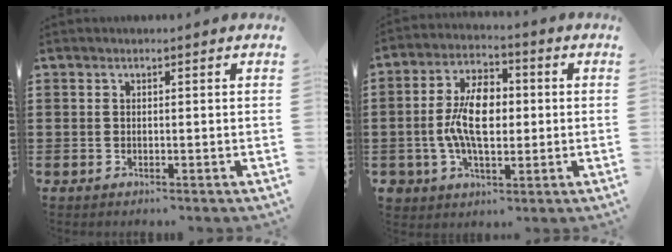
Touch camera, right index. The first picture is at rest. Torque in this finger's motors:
{"motor_torque": [2.14, 0.00, 0.47, 0.21]}